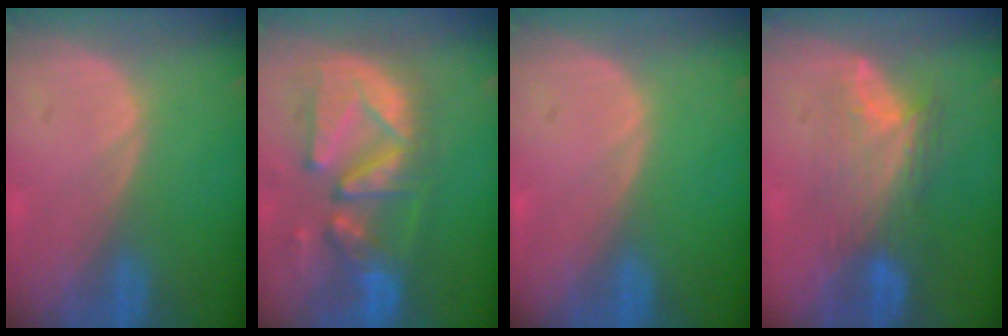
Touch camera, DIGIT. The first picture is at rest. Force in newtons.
{"total": 12.7, "press": 11.2, "slide": 6.1}
{"total": 0.0}
{"total": 7.4, "press": 7.1, "slide": 1.9}